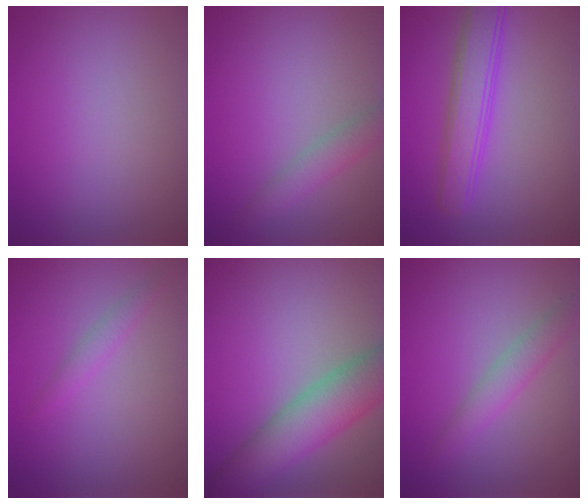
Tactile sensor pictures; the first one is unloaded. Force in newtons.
{"total": 2.2, "press": 2.2, "slide": 0.1}
{"total": 4.5, "press": 4.5, "slide": 0.1}
{"total": 1.3, "press": 1.3, "slide": 0.1}
{"total": 7.2, "press": 7.2, "slide": 0.4}
{"total": 2.7, "press": 2.7, "slide": 0.2}